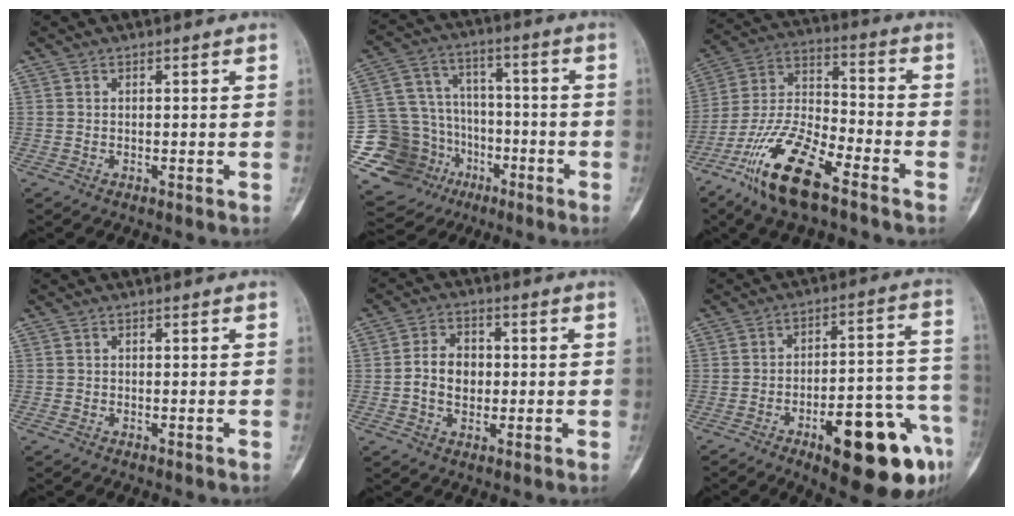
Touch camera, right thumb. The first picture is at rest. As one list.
[{"total": 20.4, "force": [-7.9, 17.2, 7.6], "torque": [-0.129, 0.100, -0.122]}, {"total": 16.6, "force": [-10.2, 5.4, 12.0], "torque": [-0.237, 0.055, -0.197]}, {"total": 0.0}, {"total": 6.9, "force": [-0.4, 5.1, 4.6], "torque": [-0.062, 0.016, -0.012]}, {"total": 21.9, "force": [-10.6, 6.9, 17.9], "torque": [-0.181, 0.066, -0.138]}]